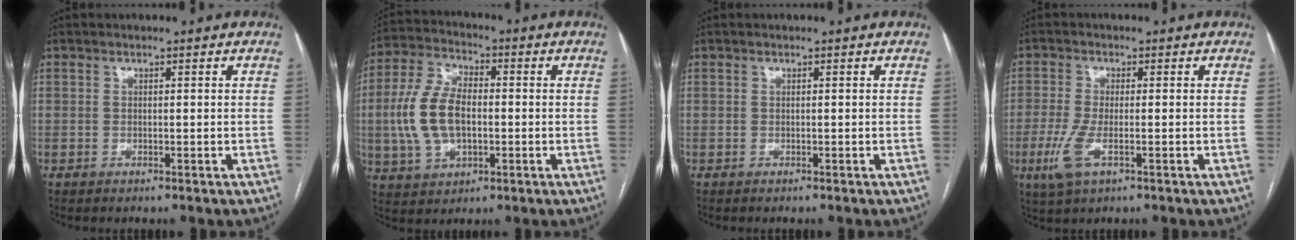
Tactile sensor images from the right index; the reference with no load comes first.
{"total": 11.6, "force": [-0.8, 6.4, 9.7], "torque": [-0.221, 0.018, -0.012]}
{"total": 0.0}
{"total": 5.5, "force": [-2.1, 1.4, 4.8], "torque": [-0.120, -0.016, -0.040]}